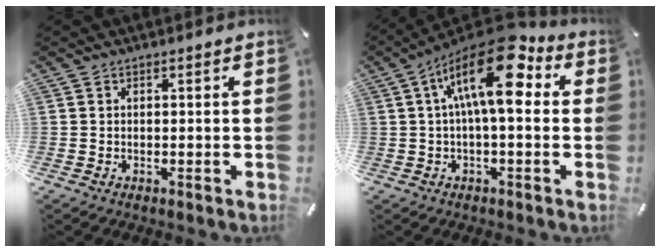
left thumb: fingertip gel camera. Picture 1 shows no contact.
{"total": 16.7, "force": [5.3, 6.3, 14.5], "torque": [-0.259, -0.028, 0.082]}